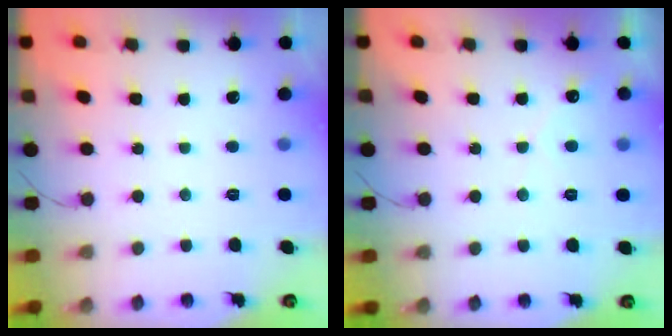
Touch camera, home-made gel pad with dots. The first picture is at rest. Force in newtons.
{"total": 2.5, "press": 2.5, "slide": 0.1}